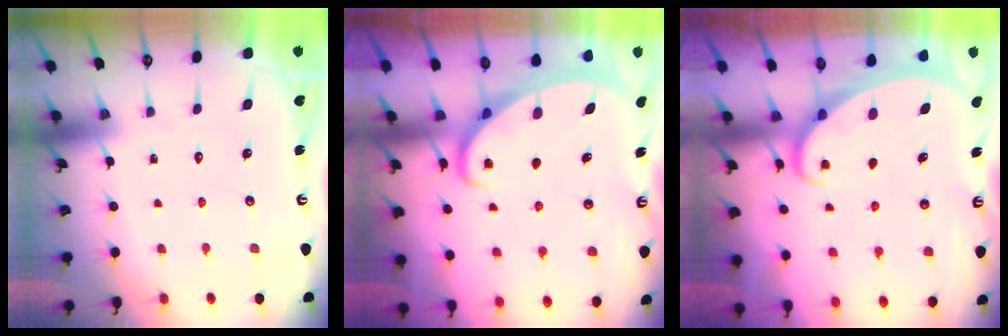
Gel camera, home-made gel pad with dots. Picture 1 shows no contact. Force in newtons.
{"total": 2.6, "press": 2.6, "slide": 0.3}
{"total": 2.1, "press": 2.1, "slide": 0.1}